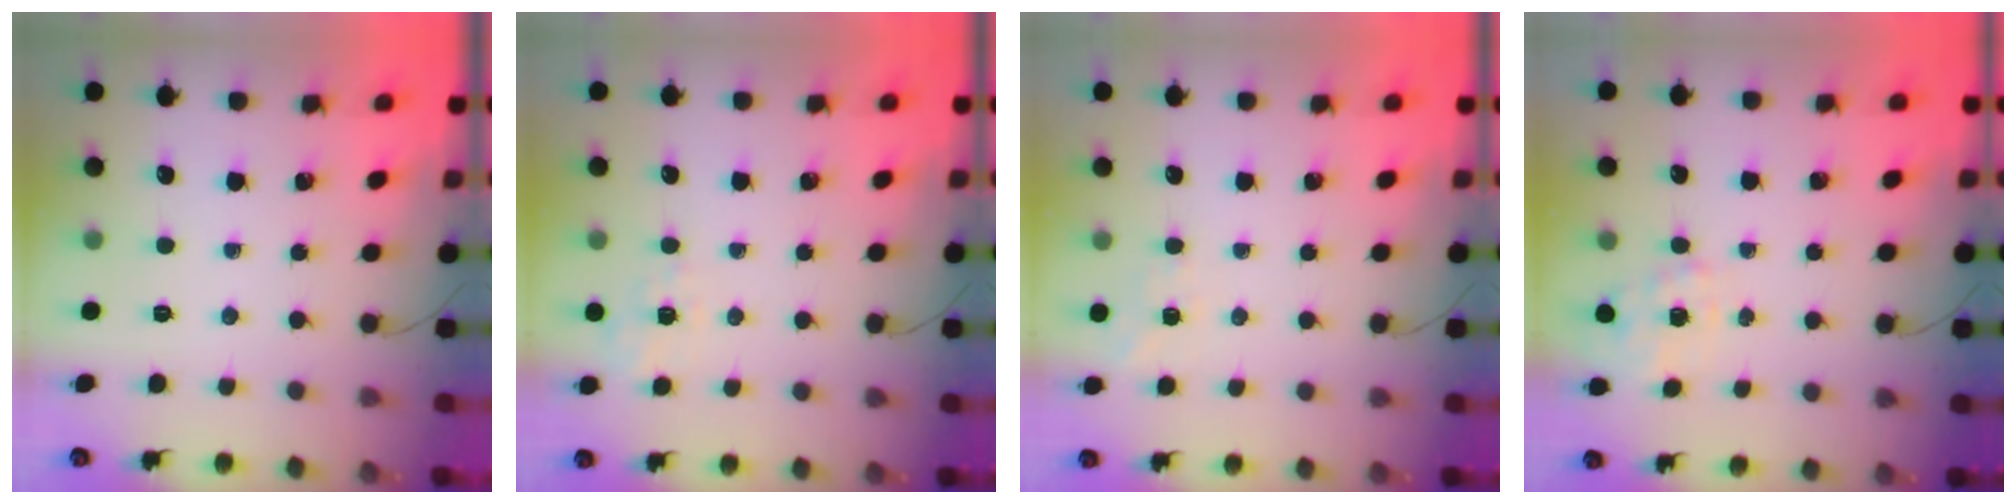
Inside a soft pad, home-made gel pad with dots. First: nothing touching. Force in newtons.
{"total": 1.6, "press": 0.2, "slide": 1.6}
{"total": 2.3, "press": 1.6, "slide": 1.7}
{"total": 0.9, "press": 0.3, "slide": 0.8}